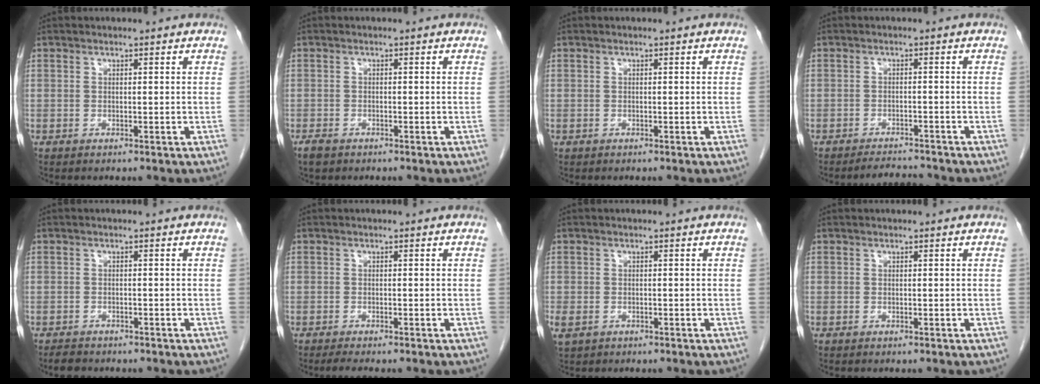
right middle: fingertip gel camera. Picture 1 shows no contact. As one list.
[{"total": 1.7, "force": [-1.2, 0.9, 0.8], "torque": [-0.023, -0.002, -0.017]}, {"total": 0.0}, {"total": 3.0, "force": [-3.0, 0.2, 0.2], "torque": [-0.009, -0.013, -0.047]}, {"total": 2.6, "force": [-2.3, 1.0, 0.8], "torque": [-0.023, -0.006, -0.033]}, {"total": 2.1, "force": [-1.8, 0.1, 1.2], "torque": [-0.023, -0.006, -0.027]}, {"total": 2.2, "force": [-0.9, 1.6, 1.2], "torque": [-0.032, -0.004, -0.007]}, {"total": 0.0}]